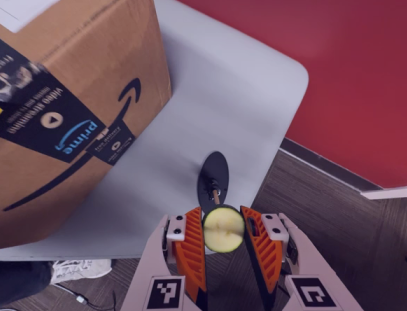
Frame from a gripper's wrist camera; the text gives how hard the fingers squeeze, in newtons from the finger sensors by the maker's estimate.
{"total": 7.5, "left": 7.4, "right": 7.5}